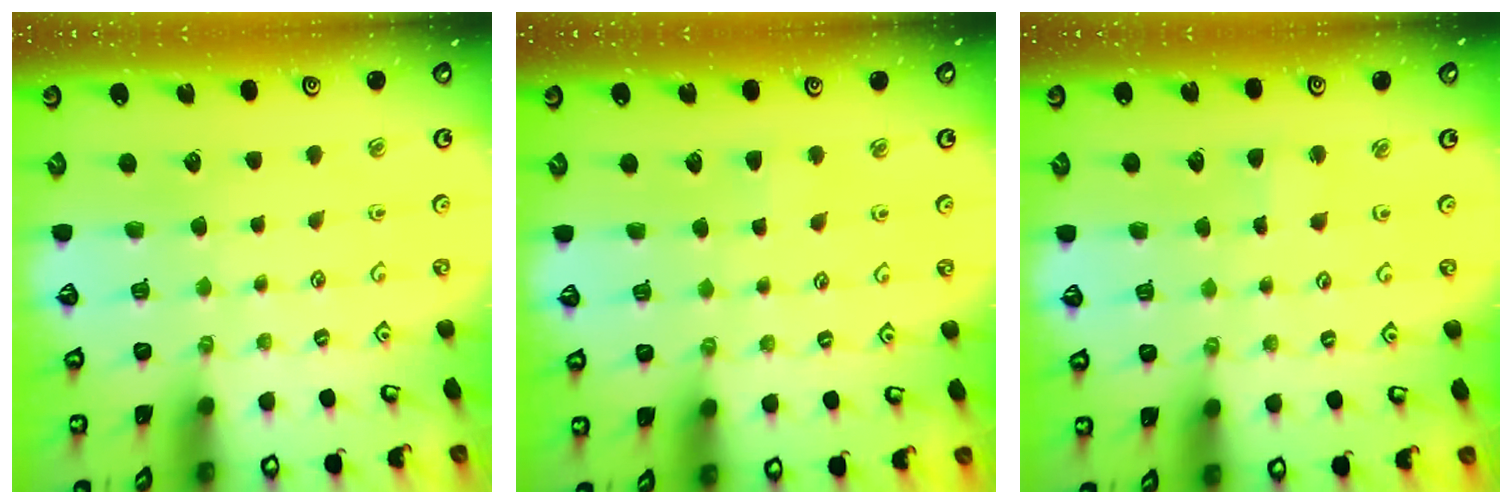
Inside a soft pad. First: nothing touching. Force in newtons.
{"total": 2.7, "press": 2.7, "slide": 0.4}
{"total": 1.9, "press": 1.9, "slide": 0.2}